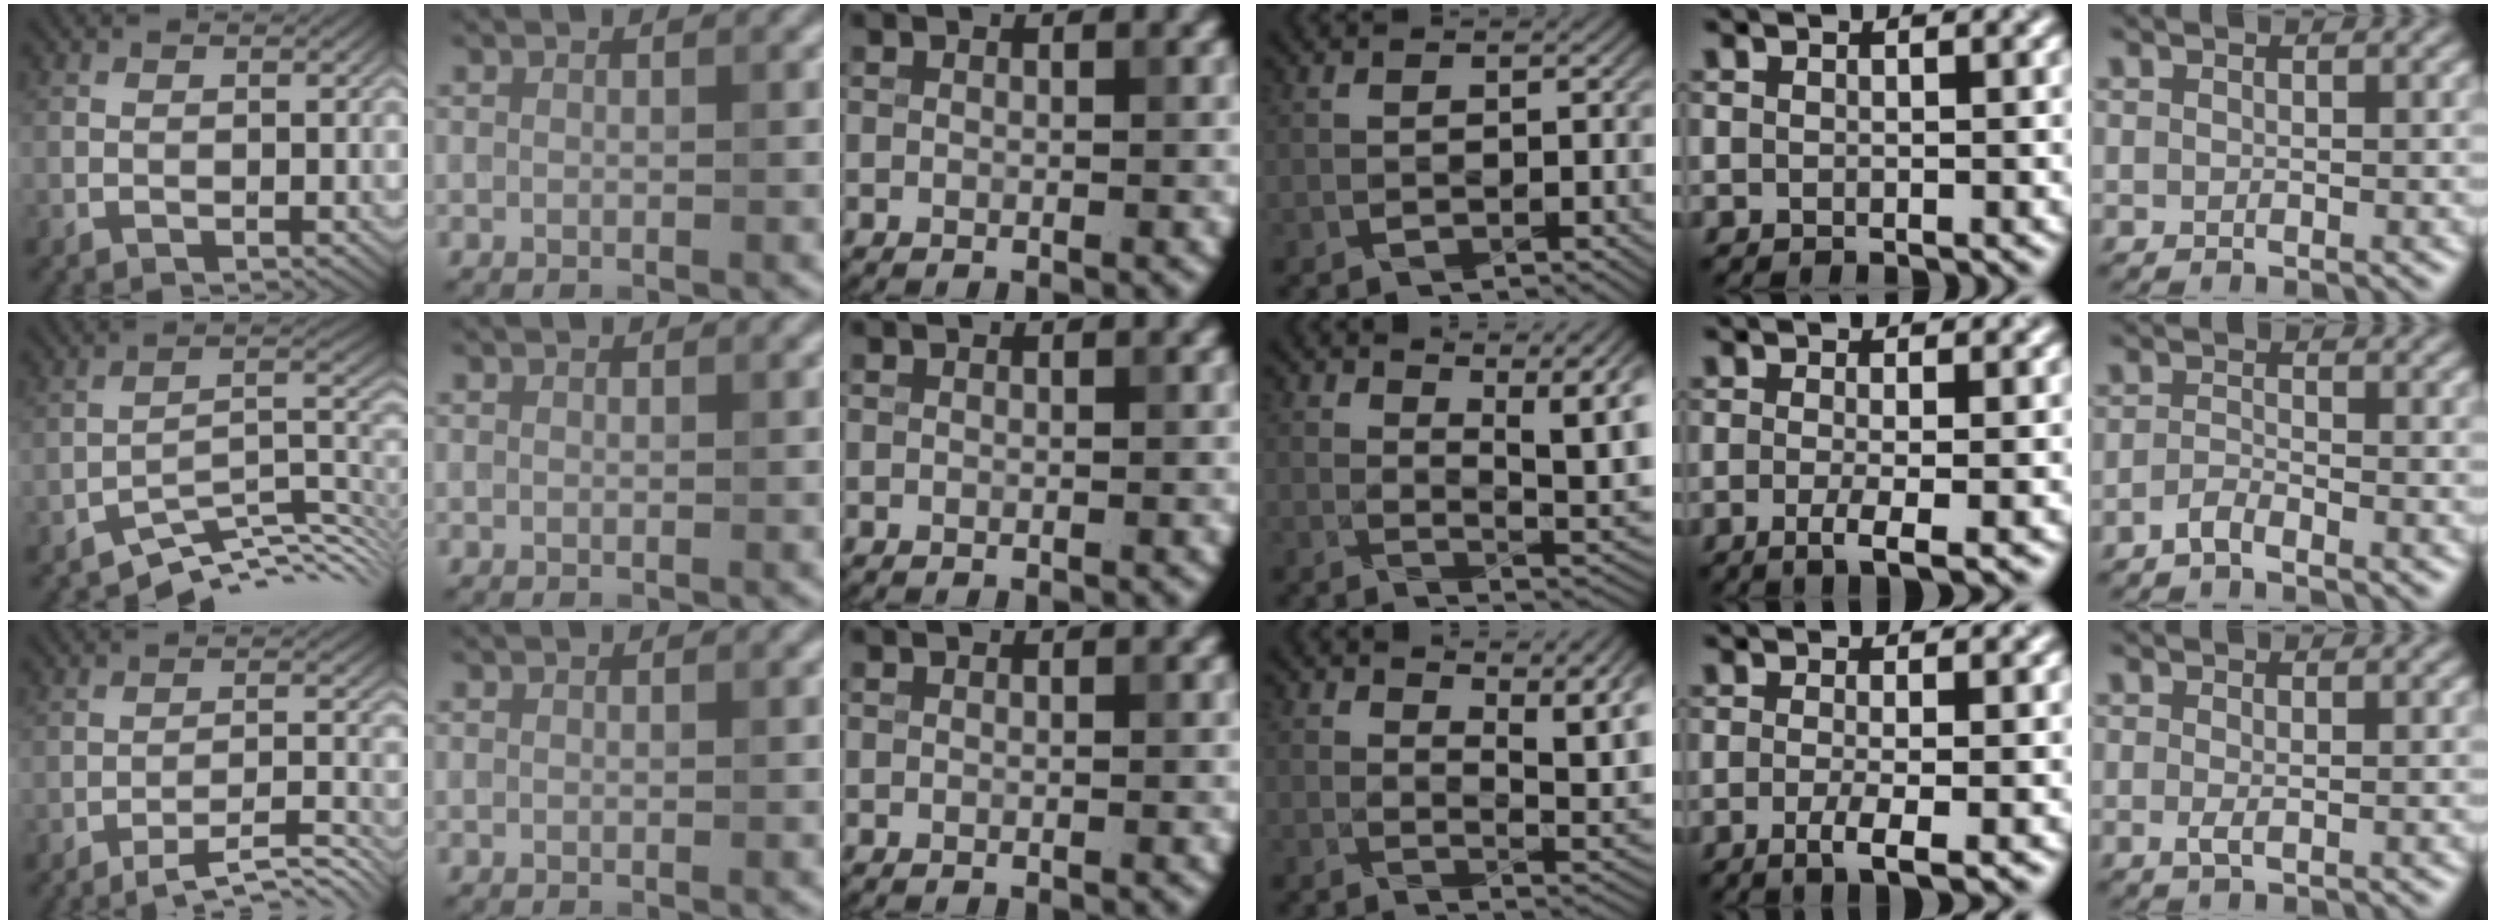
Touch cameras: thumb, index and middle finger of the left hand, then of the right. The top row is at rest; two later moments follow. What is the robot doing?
{"motion": "pour", "object": "sugar"}